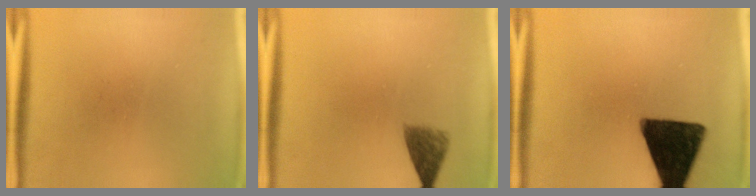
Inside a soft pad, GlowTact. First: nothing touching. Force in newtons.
{"total": 3.4}
{"total": 16.5}